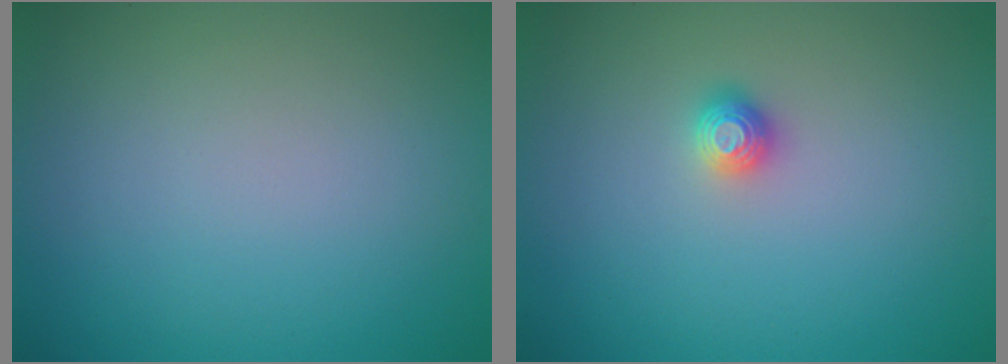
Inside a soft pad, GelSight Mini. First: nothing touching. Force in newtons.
{"total": 1.1, "press": 1.0, "slide": 0.3}